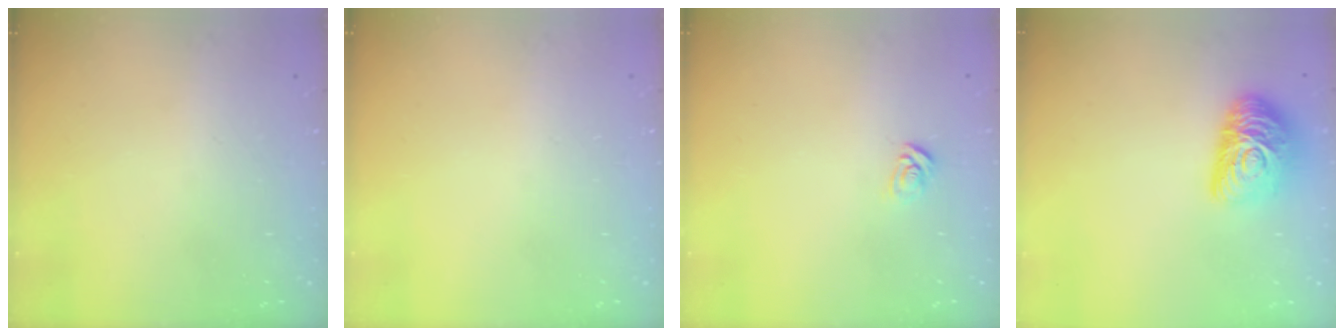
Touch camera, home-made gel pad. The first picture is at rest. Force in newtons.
{"total": 0.0}
{"total": 4.2, "press": 4.2, "slide": 0.3}
{"total": 13.8, "press": 13.8, "slide": 0.4}